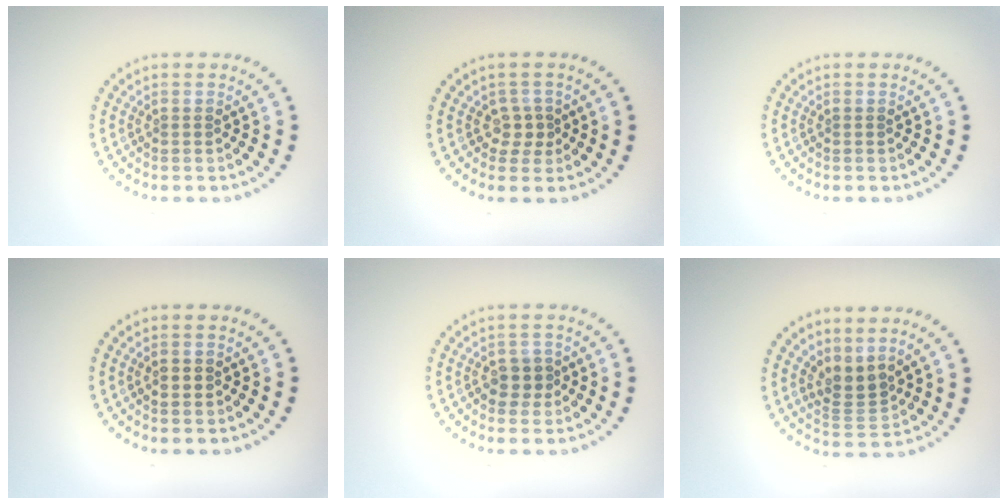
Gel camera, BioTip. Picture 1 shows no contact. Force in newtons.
{"total": 1.8, "press": 1.4, "slide": 1.1}
{"total": 0.0}
{"total": 1.4, "press": 1.4, "slide": 0.2}
{"total": 1.5, "press": 1.4, "slide": 0.6}
{"total": 2.5, "press": 1.9, "slide": 1.6}